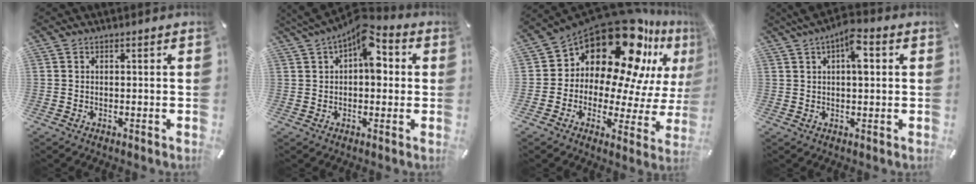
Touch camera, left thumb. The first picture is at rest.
{"total": 11.3, "force": [4.4, 6.1, 8.4], "torque": [-0.114, -0.019, 0.074]}
{"total": 22.4, "force": [15.0, 11.6, 11.9], "torque": [-0.208, -0.138, 0.256]}
{"total": 7.4, "force": [2.5, 3.3, 6.2], "torque": [-0.093, 0.000, 0.036]}